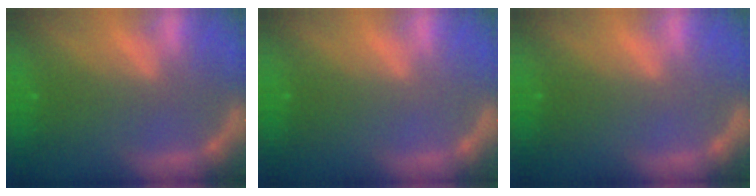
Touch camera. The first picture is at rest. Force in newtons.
{"total": 0.0}
{"total": 0.0}